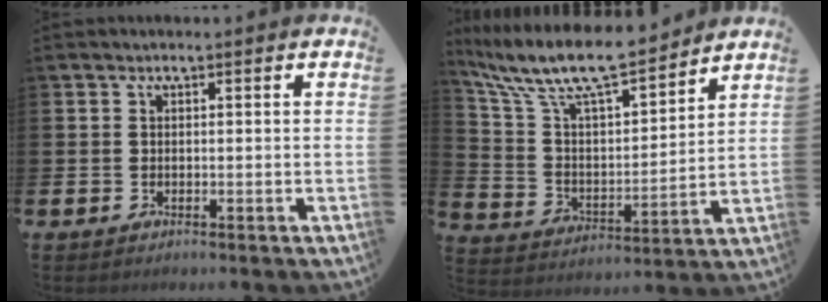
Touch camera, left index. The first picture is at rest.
{"total": 11.6, "force": [10.3, 2.5, 4.8], "torque": [-0.135, -0.065, 0.177]}